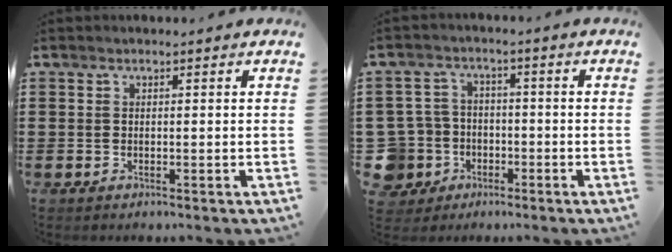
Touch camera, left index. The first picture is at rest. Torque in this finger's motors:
{"motor_torque": [0.07, 0.07, 0.00, -0.05]}